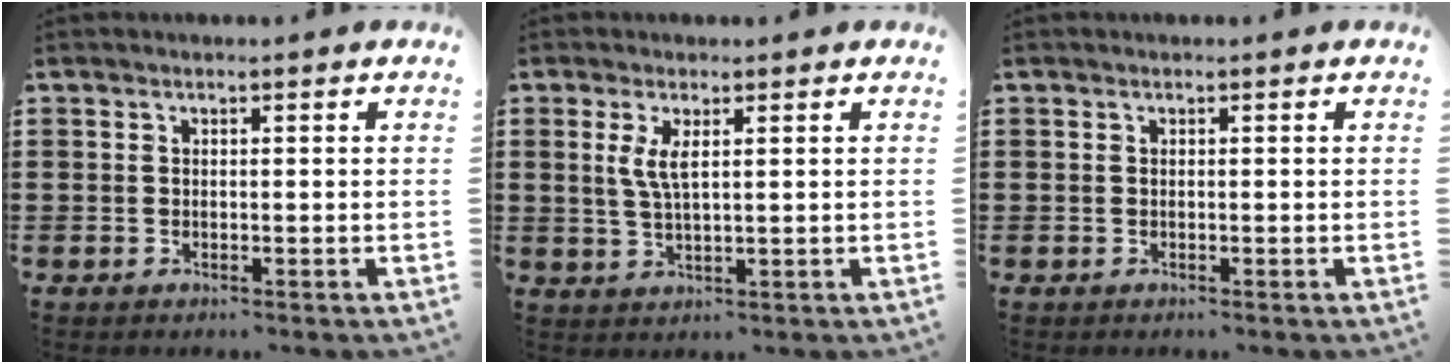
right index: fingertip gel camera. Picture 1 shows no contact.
{"total": 3.6, "force": [1.2, 0.9, 3.3], "torque": [-0.071, 0.001, 0.019]}
{"total": 0.0}